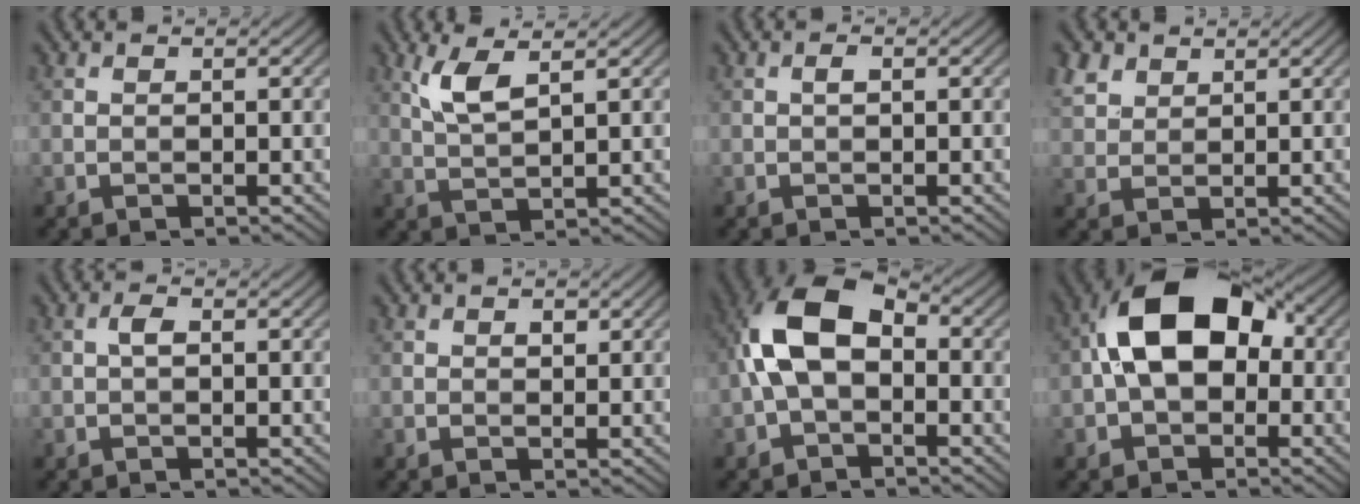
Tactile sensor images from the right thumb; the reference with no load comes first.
{"total": 4.4, "force": [2.3, 1.0, 3.6], "torque": [-0.091, 0.001, 0.051]}
{"total": 0.8, "force": [0.1, 0.3, 0.7], "torque": [-0.014, 0.003, 0.002]}
{"total": 3.8, "force": [2.5, 2.4, 1.6], "torque": [-0.049, 0.008, 0.056]}
{"total": 1.3, "force": [-0.1, 0.5, 1.2], "torque": [-0.025, 0.006, -0.003]}
{"total": 1.0, "force": [0.5, 0.7, 0.7], "torque": [-0.008, -0.003, 0.007]}
{"total": 9.0, "force": [-0.4, 5.4, 7.2], "torque": [-0.154, 0.021, -0.022]}
{"total": 12.8, "force": [0.6, 8.2, 9.8], "torque": [-0.177, 0.024, -0.004]}